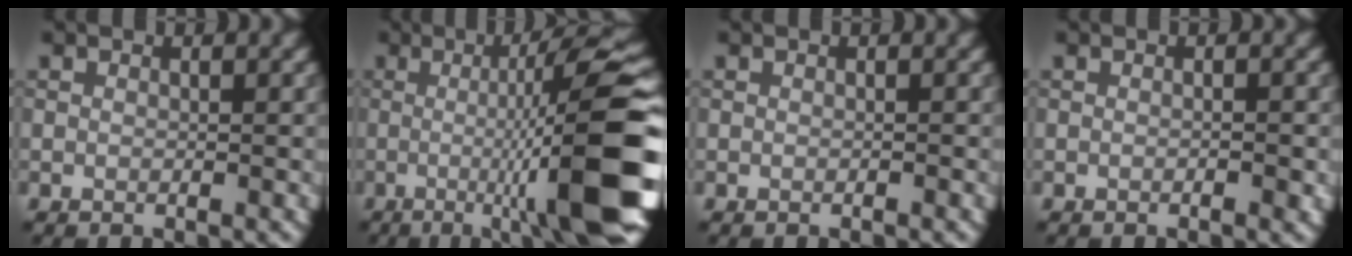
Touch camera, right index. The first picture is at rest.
{"total": 13.6, "force": [-1.8, 1.9, 13.4], "torque": [-0.174, 0.011, -0.028]}
{"total": 0.0}
{"total": 0.8, "force": [-0.3, 0.1, 0.7], "torque": [-0.011, 0.001, -0.004]}